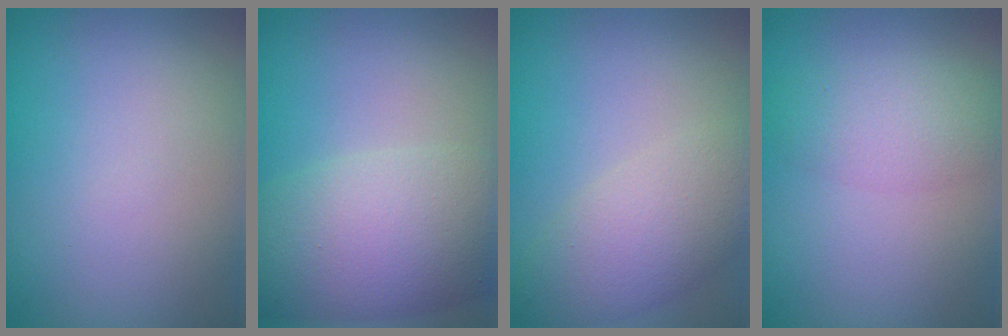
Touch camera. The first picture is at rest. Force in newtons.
{"total": 8.7, "press": 8.7, "slide": 0.5}
{"total": 4.6, "press": 4.6, "slide": 0.3}
{"total": 2.9, "press": 2.9, "slide": 0.2}